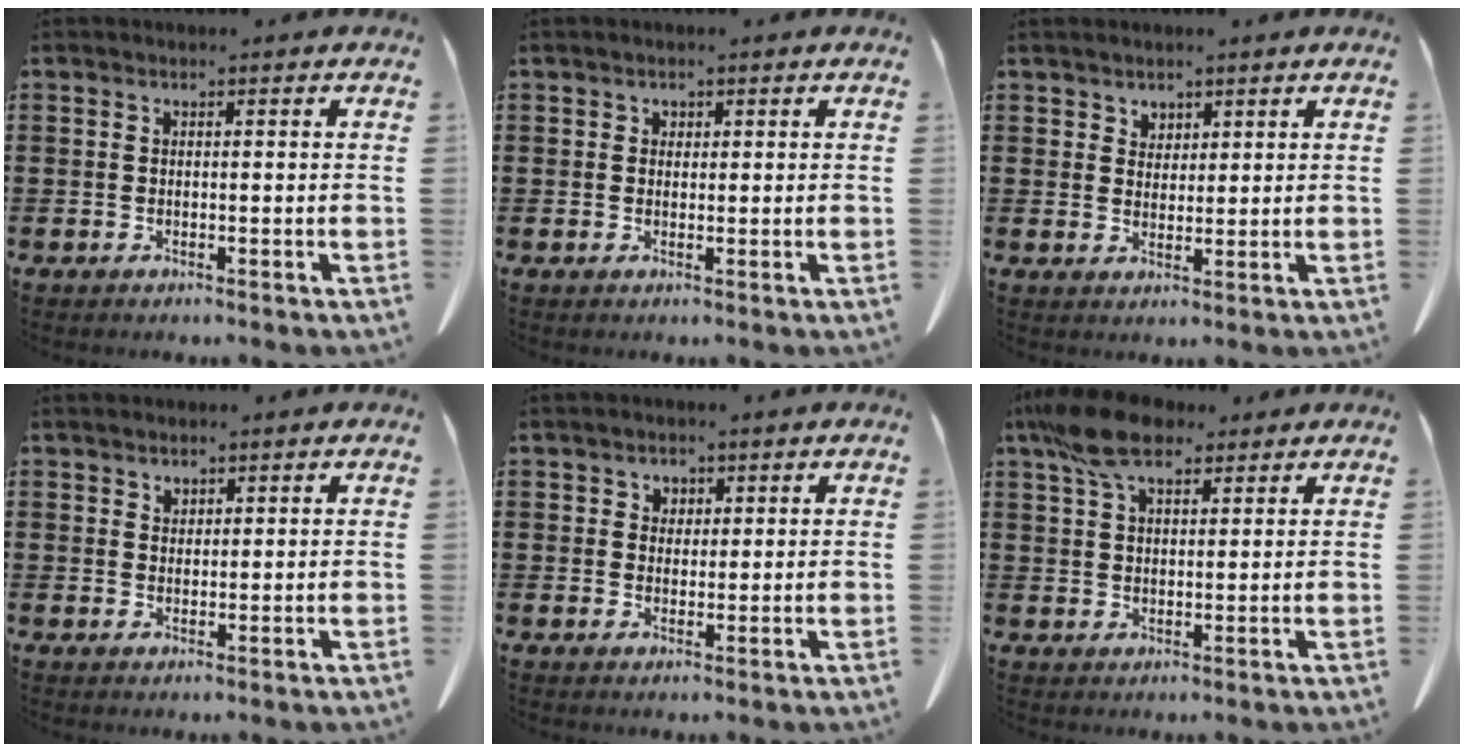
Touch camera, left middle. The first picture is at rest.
{"total": 0.7, "force": [0.5, 0.5, 0.1], "torque": [-0.006, -0.001, 0.011]}
{"total": 2.5, "force": [2.1, 1.4, 0.2], "torque": [-0.003, 0.000, 0.039]}
{"total": 1.7, "force": [1.6, 0.6, 0.1], "torque": [0.003, -0.005, 0.031]}
{"total": 2.1, "force": [1.5, 1.5, 0.2], "torque": [-0.003, 0.002, 0.028]}
{"total": 8.5, "force": [6.0, 3.6, 4.8], "torque": [-0.114, -0.001, 0.113]}